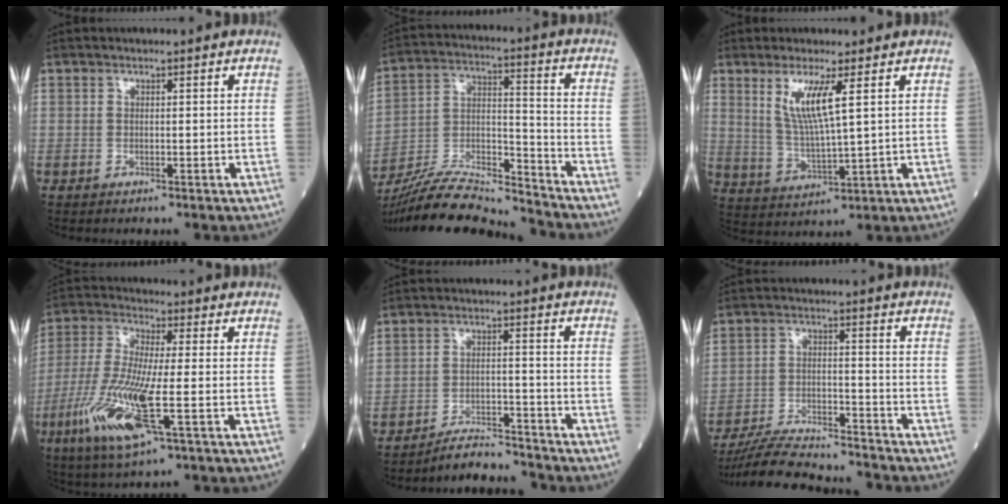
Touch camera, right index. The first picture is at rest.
{"total": 18.1, "force": [-17.2, 0.8, 5.5], "torque": [-0.114, 0.006, -0.302]}
{"total": 7.3, "force": [3.0, 0.1, 6.7], "torque": [-0.136, -0.012, 0.065]}
{"total": 13.6, "force": [-4.5, 1.5, 12.7], "torque": [-0.273, -0.027, -0.085]}
{"total": 5.7, "force": [-5.7, 0.6, 0.2], "torque": [0.000, 0.004, -0.094]}
{"total": 14.0, "force": [-13.4, 1.1, 4.1], "torque": [-0.068, 0.001, -0.217]}